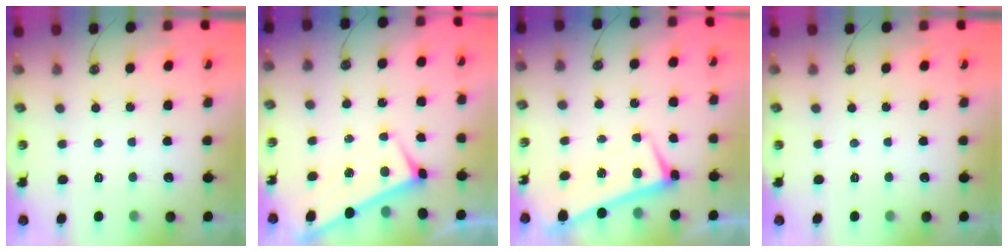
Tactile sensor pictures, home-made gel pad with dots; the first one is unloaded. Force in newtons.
{"total": 1.4, "press": 1.3, "slide": 0.5}
{"total": 1.3, "press": 1.1, "slide": 0.8}
{"total": 0.0}